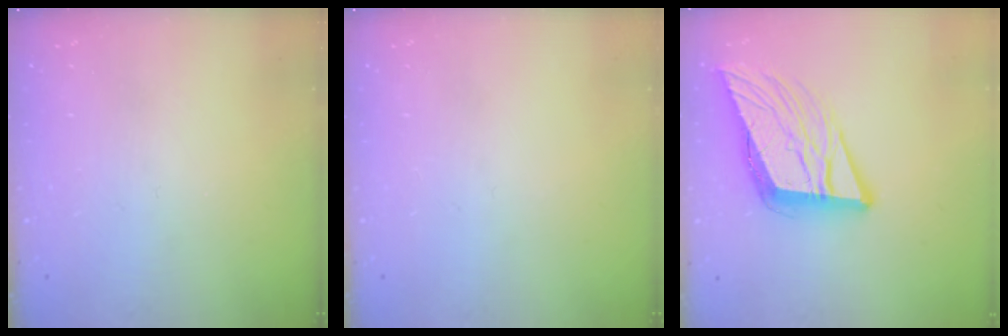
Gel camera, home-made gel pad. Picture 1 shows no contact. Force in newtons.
{"total": 0.0}
{"total": 13.2, "press": 13.0, "slide": 2.6}